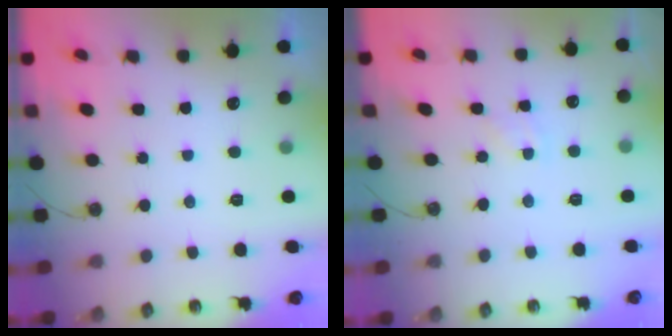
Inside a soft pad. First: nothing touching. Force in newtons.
{"total": 2.3, "press": 2.2, "slide": 0.4}